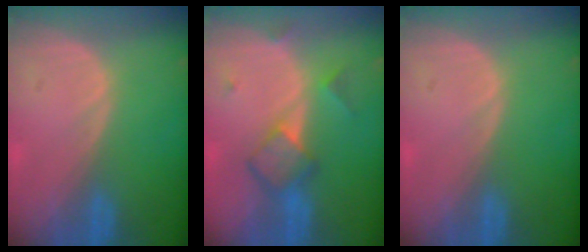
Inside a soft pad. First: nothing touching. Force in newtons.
{"total": 5.3, "press": 5.3, "slide": 0.8}
{"total": 0.0}